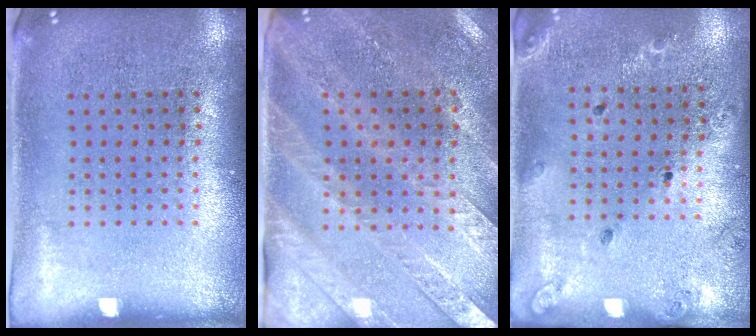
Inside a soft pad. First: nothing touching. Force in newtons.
{"total": 3.0, "press": 2.7, "slide": 1.4}
{"total": 1.3, "press": 1.3, "slide": 0.3}